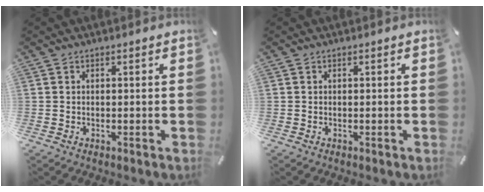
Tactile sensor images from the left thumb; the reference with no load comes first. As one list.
[{"total": 0.0}]